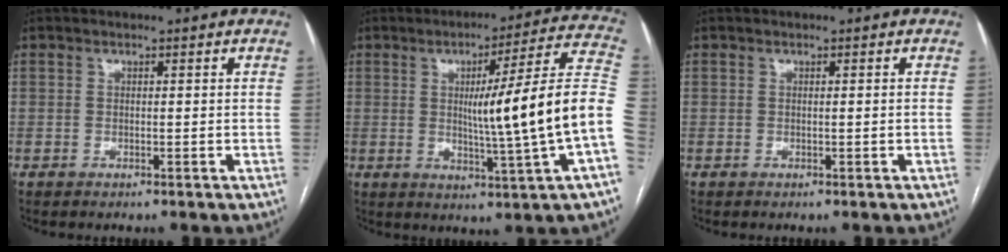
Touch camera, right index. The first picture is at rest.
{"total": 17.4, "force": [-1.3, -1.9, 17.3], "torque": [-0.231, 0.005, -0.026]}
{"total": 0.0}